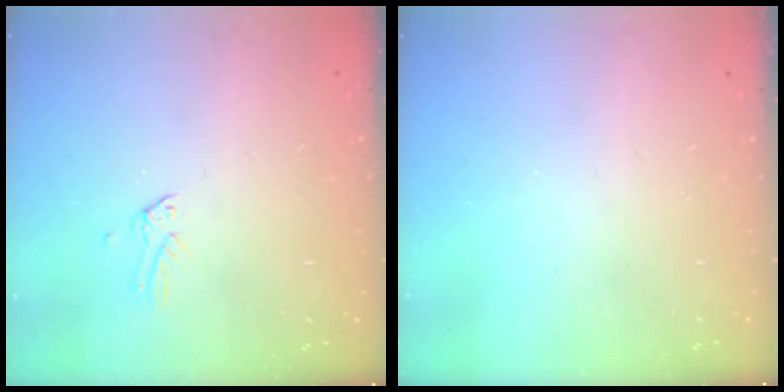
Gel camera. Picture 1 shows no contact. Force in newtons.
{"total": 0.0}